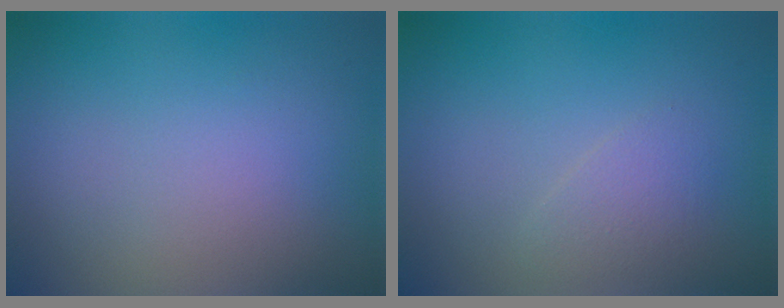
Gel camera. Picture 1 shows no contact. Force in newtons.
{"total": 1.4, "press": 1.4, "slide": 0.0}